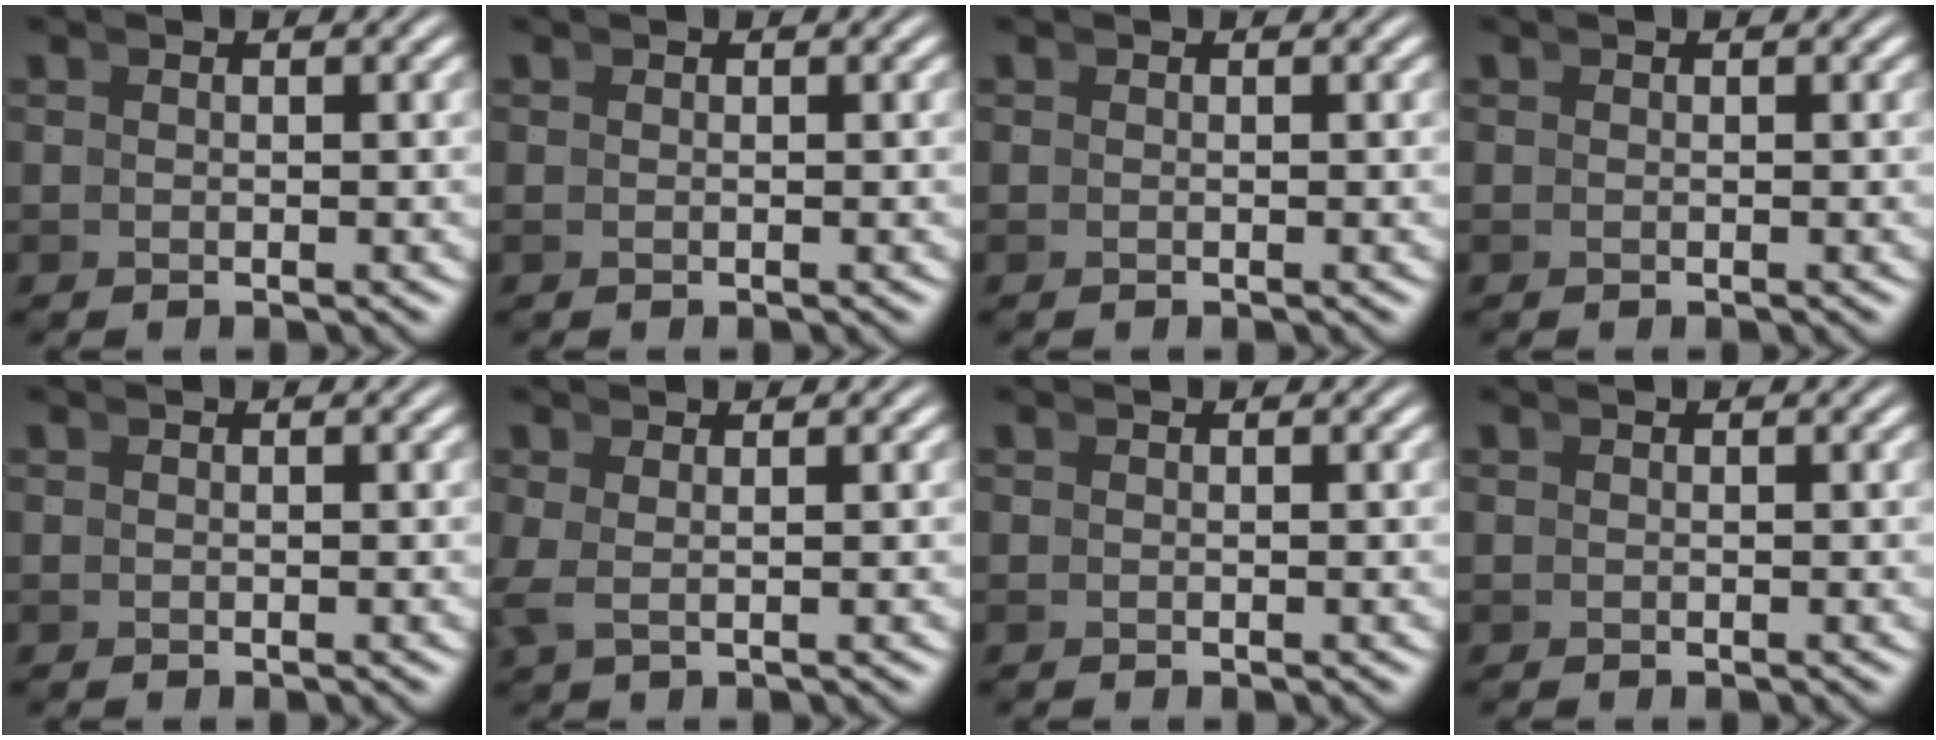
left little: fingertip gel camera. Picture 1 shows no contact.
{"total": 0.0}
{"total": 0.0}
{"total": 0.0}
{"total": 0.0}
{"total": 1.2, "force": [0.3, 0.0, 1.2], "torque": [-0.030, -0.009, 0.014]}
{"total": 0.0}
{"total": 0.0}